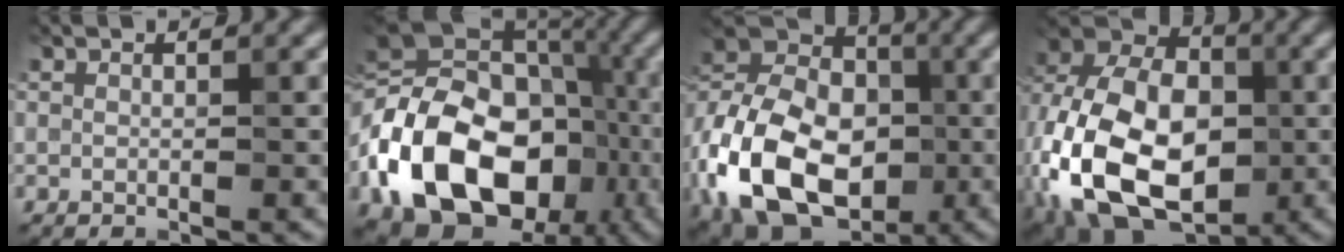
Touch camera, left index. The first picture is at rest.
{"total": 18.2, "force": [-5.7, 13.2, 11.2], "torque": [-0.223, -0.005, -0.112]}
{"total": 16.7, "force": [-5.7, 11.2, 11.1], "torque": [-0.249, -0.005, -0.105]}
{"total": 17.1, "force": [-4.6, 11.1, 12.3], "torque": [-0.258, -0.003, -0.091]}